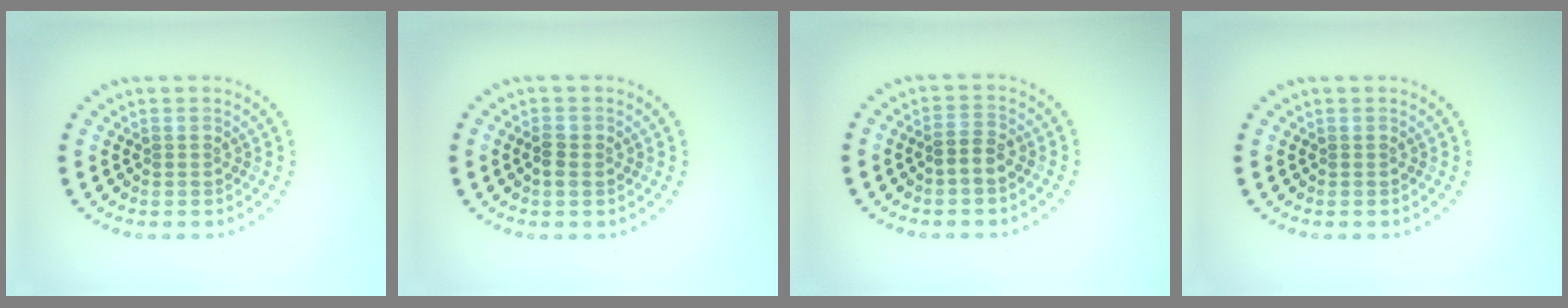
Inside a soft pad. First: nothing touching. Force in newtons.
{"total": 1.3, "press": 1.3, "slide": 0.1}
{"total": 1.8, "press": 1.7, "slide": 0.6}
{"total": 0.0}